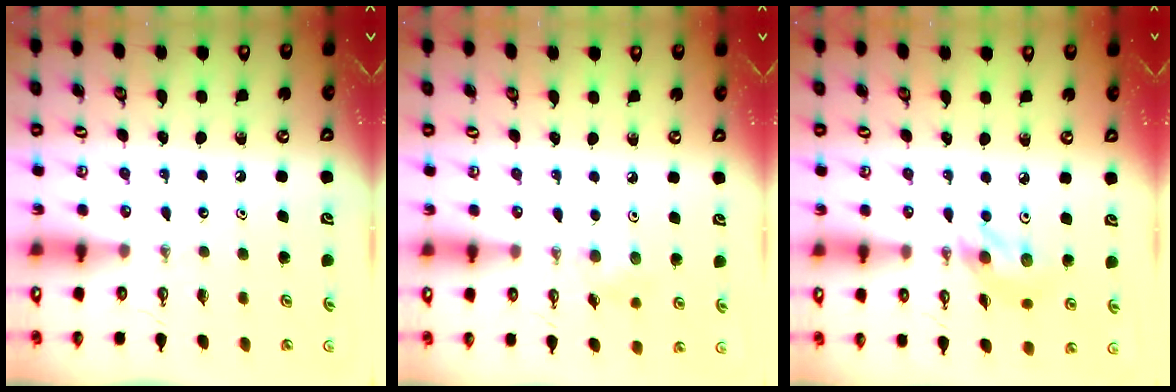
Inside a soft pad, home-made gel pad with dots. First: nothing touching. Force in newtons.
{"total": 6.6, "press": 5.5, "slide": 3.7}
{"total": 8.5, "press": 8.5, "slide": 0.7}